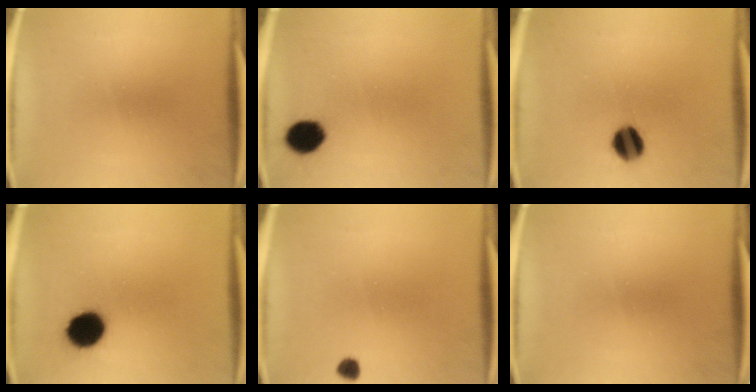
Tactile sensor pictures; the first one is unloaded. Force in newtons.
{"total": 6.8}
{"total": 7.5}
{"total": 9.7}
{"total": 1.7}
{"total": 0.0}